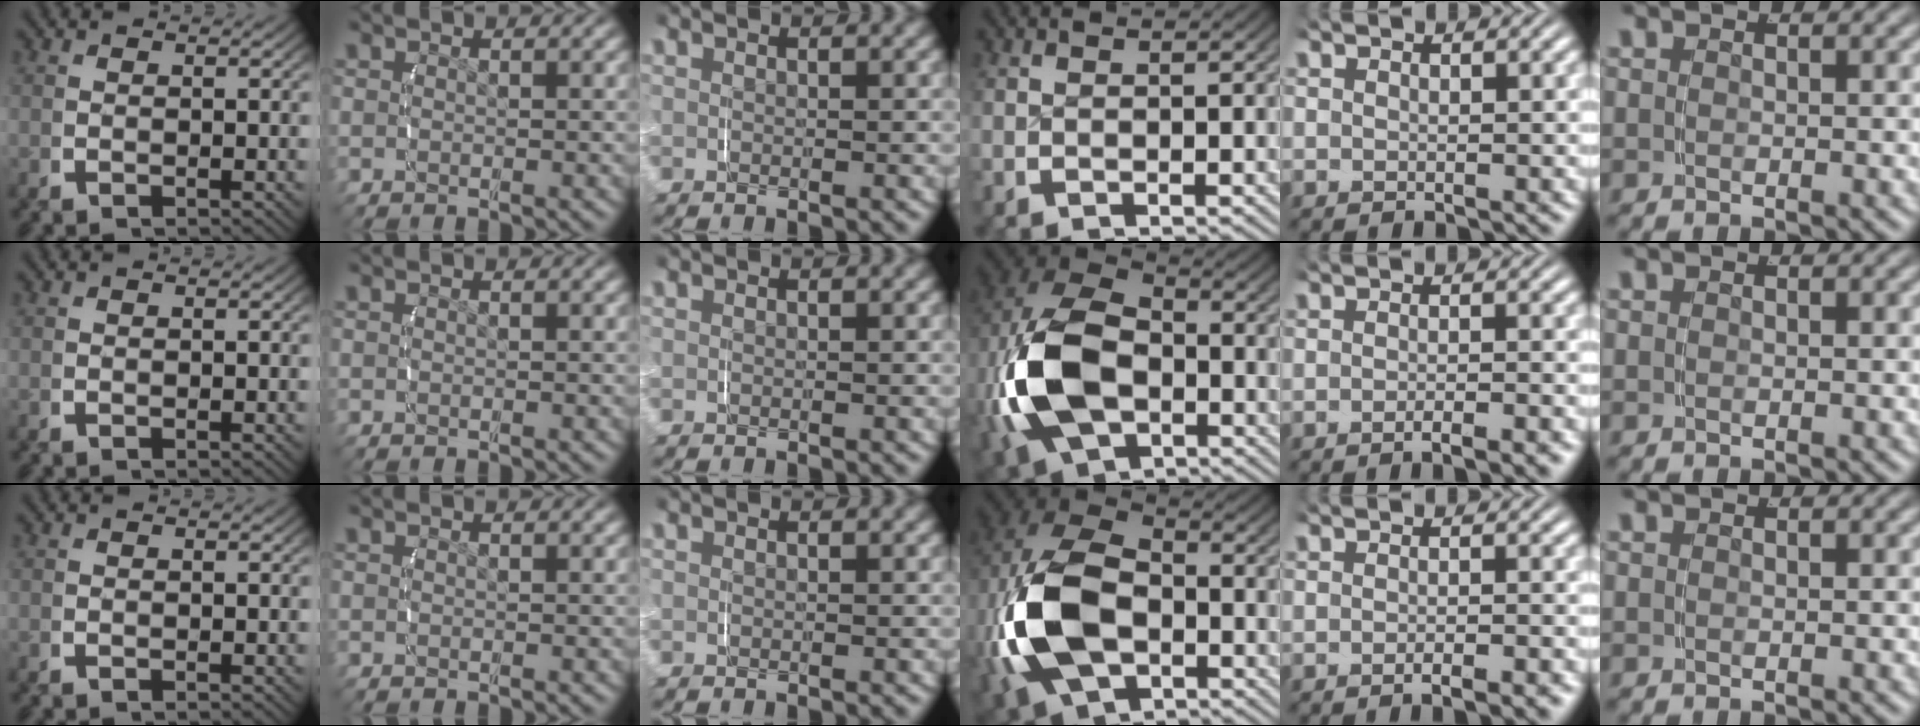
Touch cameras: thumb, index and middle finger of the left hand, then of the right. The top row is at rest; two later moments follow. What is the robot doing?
{"motion": "grasp_and_lifting", "object": "velcro strap"}